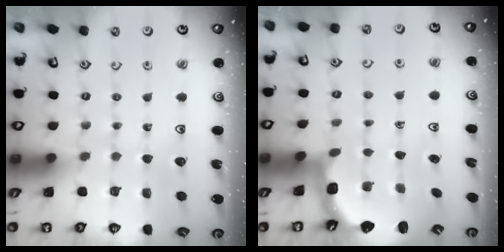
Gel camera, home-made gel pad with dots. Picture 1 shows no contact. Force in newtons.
{"total": 2.6, "press": 2.3, "slide": 1.3}